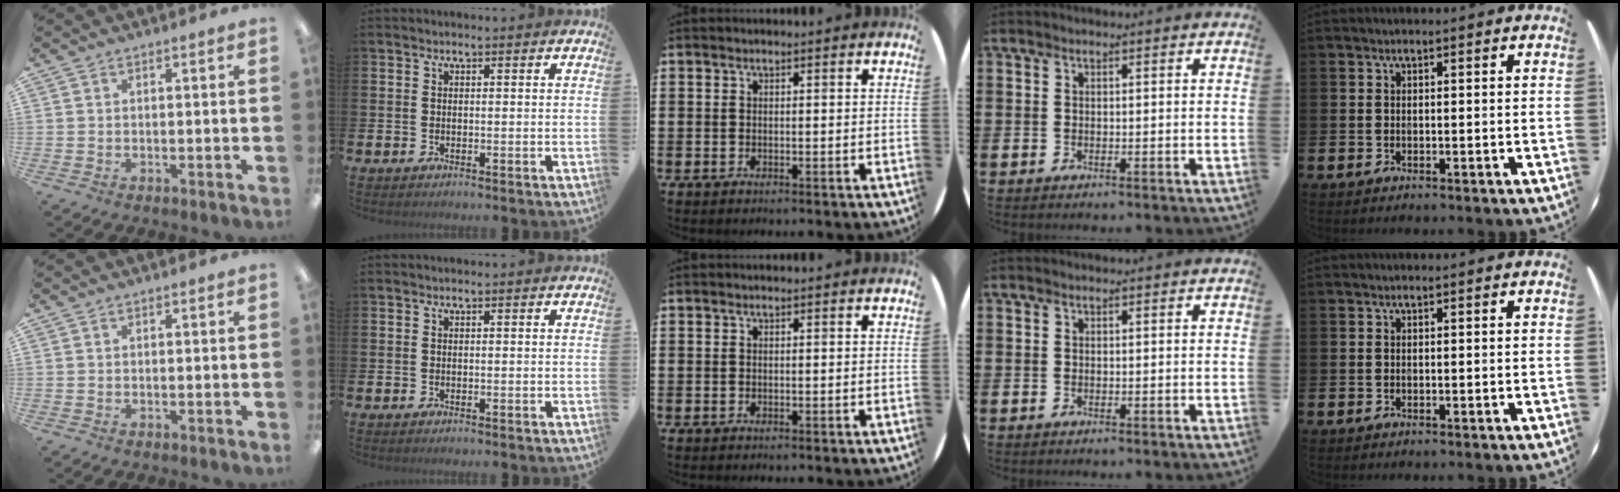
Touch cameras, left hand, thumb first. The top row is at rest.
{}